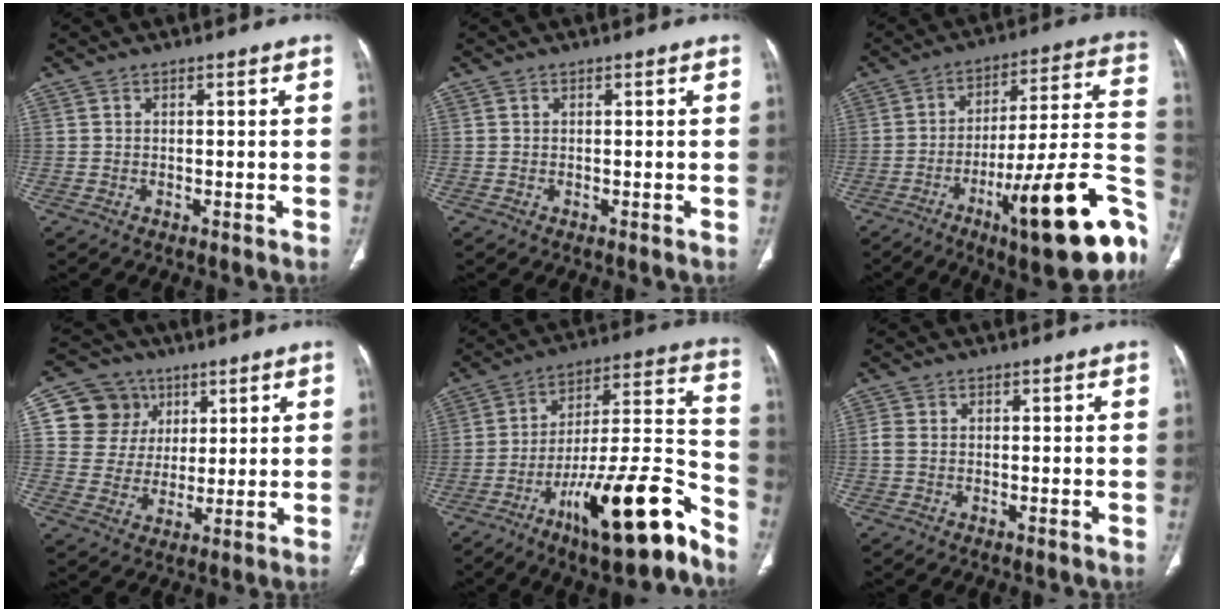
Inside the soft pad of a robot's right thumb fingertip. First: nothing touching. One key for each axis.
{"total": 0.0}
{"total": 26.2, "fx": -11.5, "fy": 5.8, "fz": 22.8, "tx": -0.253, "ty": 0.065, "tz": -0.162}
{"total": 11.3, "fx": 4.3, "fy": 10.1, "fz": 2.7, "tx": -0.009, "ty": -0.008, "tz": 0.079}
{"total": 22.9, "fx": -14.1, "fy": 5.3, "fz": 17.3, "tx": -0.244, "ty": 0.094, "tz": -0.224}
{"total": 1.9, "fx": -0.6, "fy": 1.1, "fz": 1.4, "tx": -0.039, "ty": 0.003, "tz": -0.012}